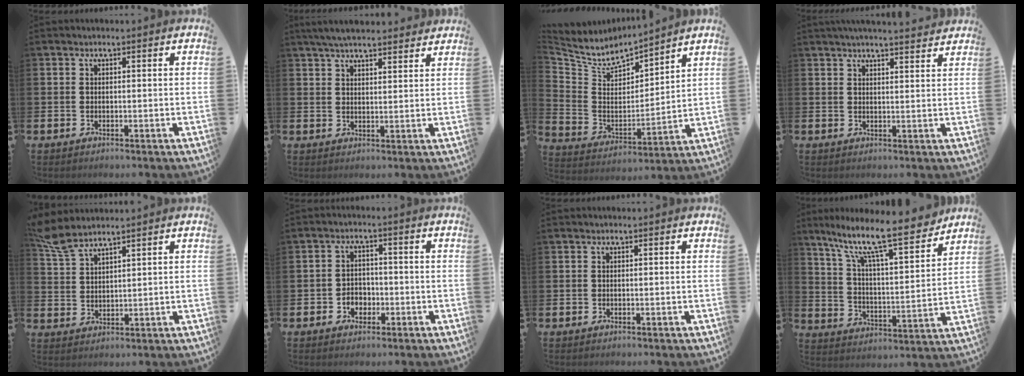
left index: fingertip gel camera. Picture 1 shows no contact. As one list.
[{"total": 5.0, "force": [4.7, 0.9, 1.4], "torque": [-0.039, -0.011, 0.086]}, {"total": 6.2, "force": [5.7, 2.1, 0.9], "torque": [-0.064, -0.050, 0.097]}, {"total": 3.4, "force": [3.4, -0.3, 0.6], "torque": [-0.011, -0.017, 0.060]}, {"total": 4.9, "force": [4.5, 0.8, 1.7], "torque": [-0.053, -0.015, 0.084]}, {"total": 2.8, "force": [-1.4, 2.3, 0.9], "torque": [-0.015, 0.002, -0.033]}, {"total": 0.0}, {"total": 12.5, "force": [10.4, 1.9, 6.7], "torque": [-0.150, -0.075, 0.169]}]